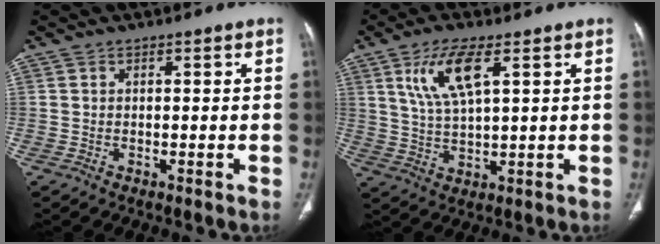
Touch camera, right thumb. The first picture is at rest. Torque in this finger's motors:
{"motor_torque": [-1.02, 1.18, 0.49, -0.11, 0.11]}